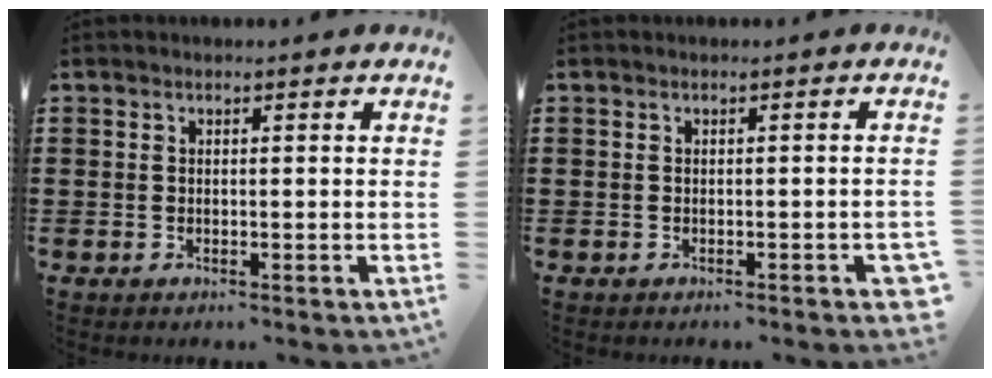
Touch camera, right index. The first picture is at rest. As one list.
[{"total": 0.8, "force": [-0.5, 0.3, 0.6], "torque": [-0.013, -0.002, -0.009]}]